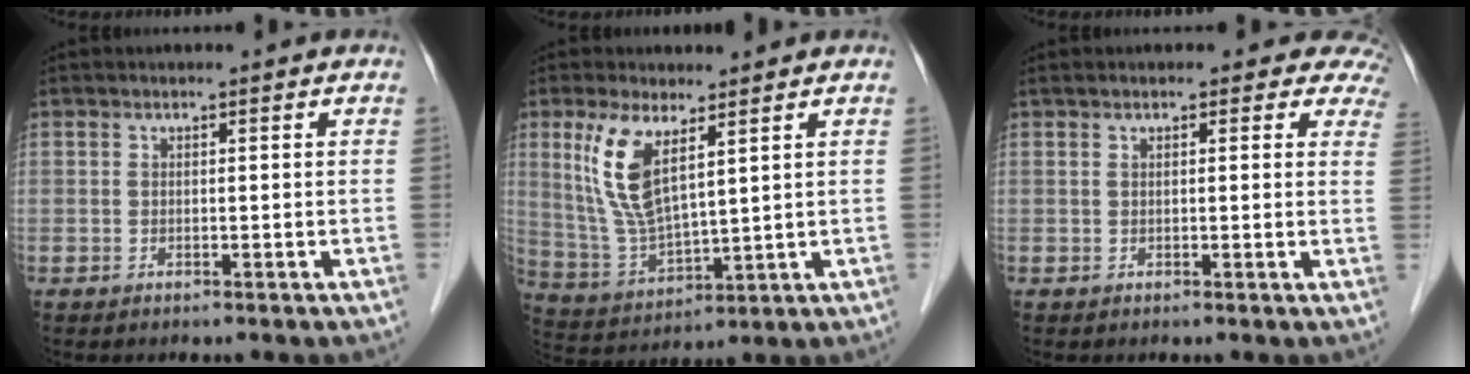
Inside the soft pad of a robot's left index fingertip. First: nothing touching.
{"total": 9.5, "force": [4.5, 2.5, 8.1], "torque": [-0.182, -0.005, 0.100]}
{"total": 6.3, "force": [5.0, 2.2, 3.2], "torque": [-0.017, 0.007, 0.032]}